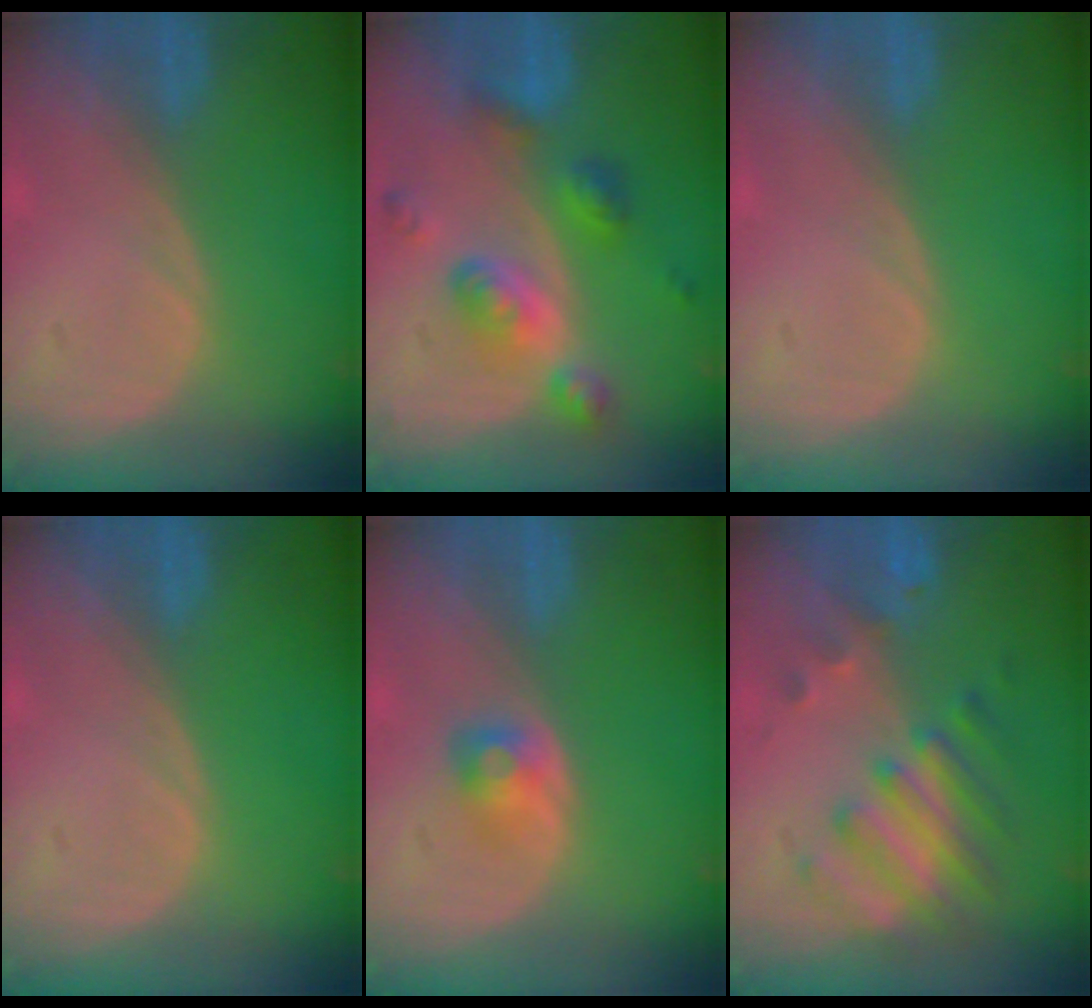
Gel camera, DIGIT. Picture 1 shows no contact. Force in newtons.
{"total": 7.2, "press": 7.2, "slide": 0.4}
{"total": 0.0}
{"total": 0.0}
{"total": 2.7, "press": 2.4, "slide": 1.1}
{"total": 8.3, "press": 7.3, "slide": 4.1}